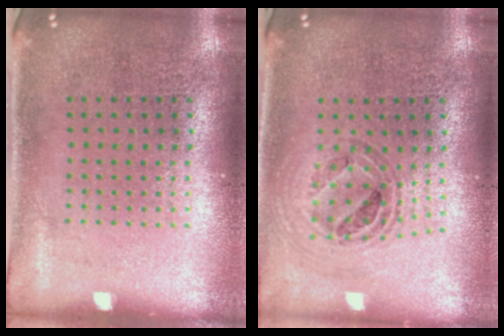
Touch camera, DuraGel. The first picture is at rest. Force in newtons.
{"total": 0.8, "press": 0.8, "slide": 0.1}